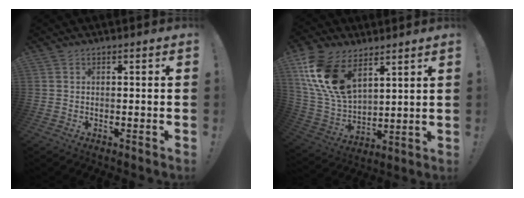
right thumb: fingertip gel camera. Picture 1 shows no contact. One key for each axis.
{"total": 17.6, "fx": 9.5, "fy": 10.0, "fz": 10.9, "tx": -0.241, "ty": -0.047, "tz": 0.182}